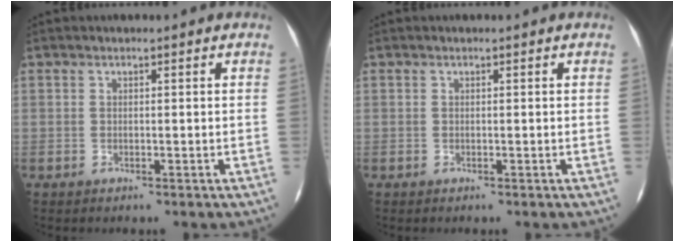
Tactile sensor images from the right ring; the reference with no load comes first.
{"total": 0.0}